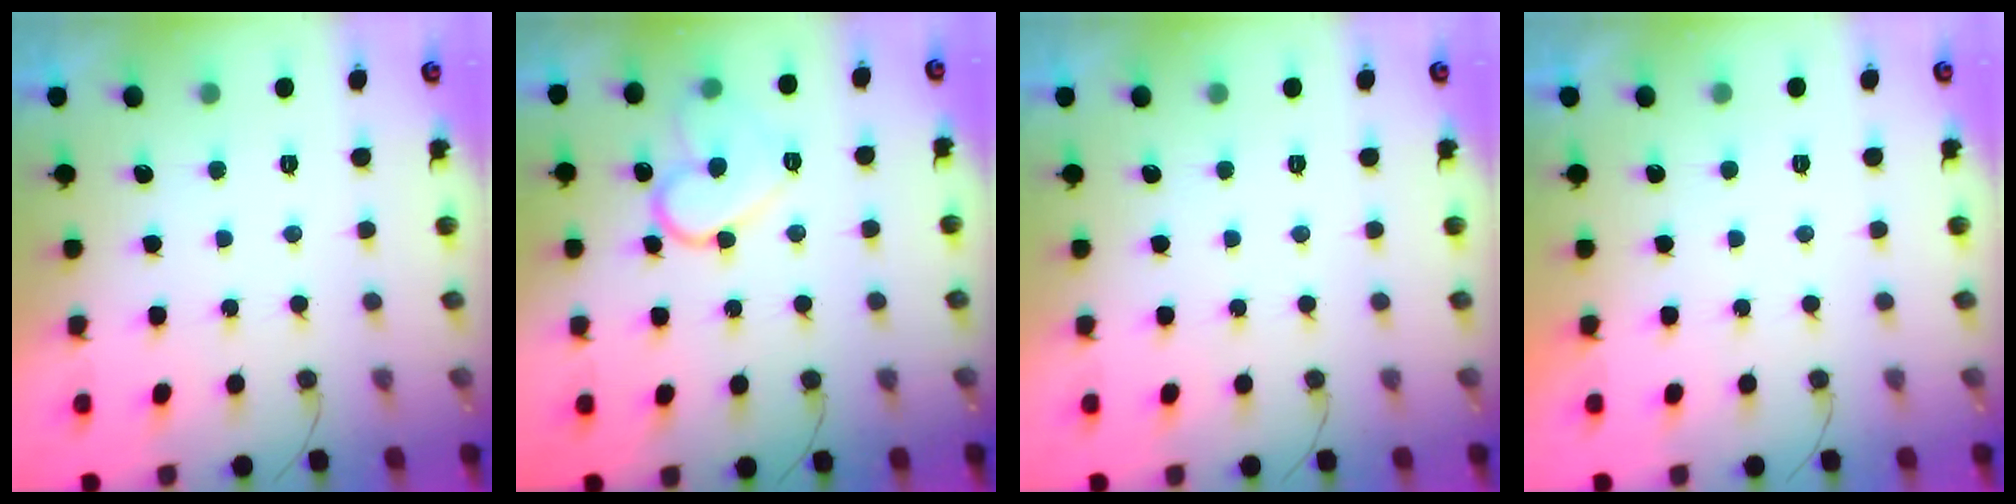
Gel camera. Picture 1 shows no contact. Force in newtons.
{"total": 11.5, "press": 11.5, "slide": 0.9}
{"total": 0.0}
{"total": 1.7, "press": 1.7, "slide": 0.1}